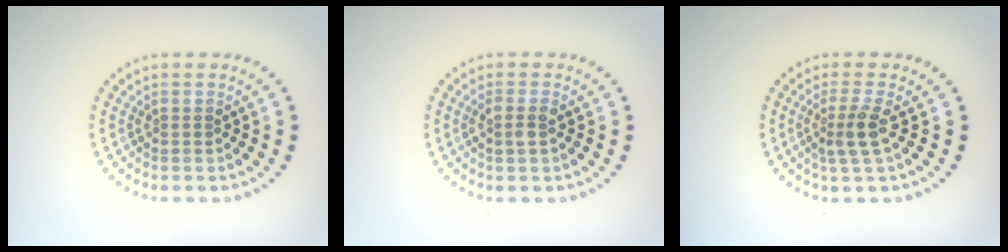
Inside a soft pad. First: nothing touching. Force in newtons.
{"total": 1.5, "press": 1.4, "slide": 0.5}
{"total": 2.4, "press": 1.9, "slide": 1.5}